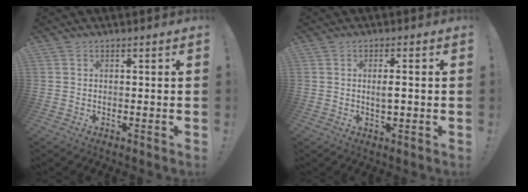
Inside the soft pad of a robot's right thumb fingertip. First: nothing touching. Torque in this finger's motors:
{"motor_torque": [-0.10, -0.15, 0.00, 0.10, 0.06]}